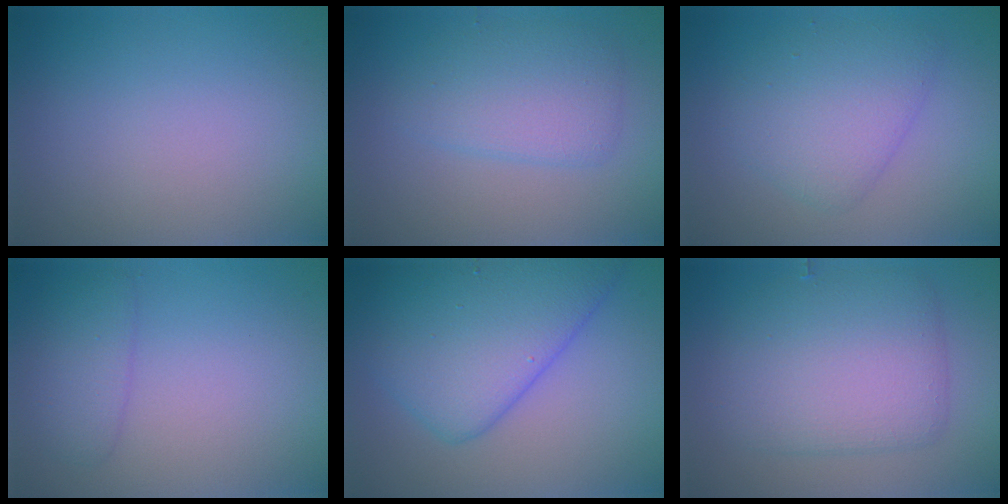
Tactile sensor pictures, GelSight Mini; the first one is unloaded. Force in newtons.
{"total": 3.5, "press": 3.5, "slide": 0.1}
{"total": 4.1, "press": 4.1, "slide": 0.1}
{"total": 2.3, "press": 2.3, "slide": 0.1}
{"total": 8.1, "press": 8.1, "slide": 0.1}
{"total": 6.2, "press": 6.2, "slide": 0.1}